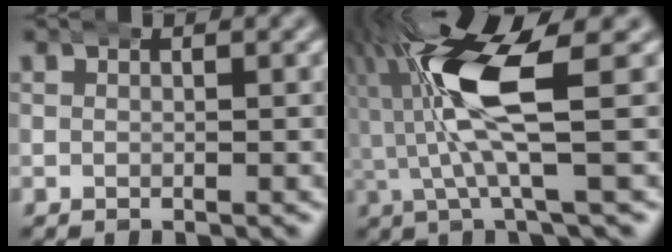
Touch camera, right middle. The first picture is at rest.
{"total": 10.9, "force": [3.3, 3.4, 9.8], "torque": [-0.195, 0.011, 0.046]}